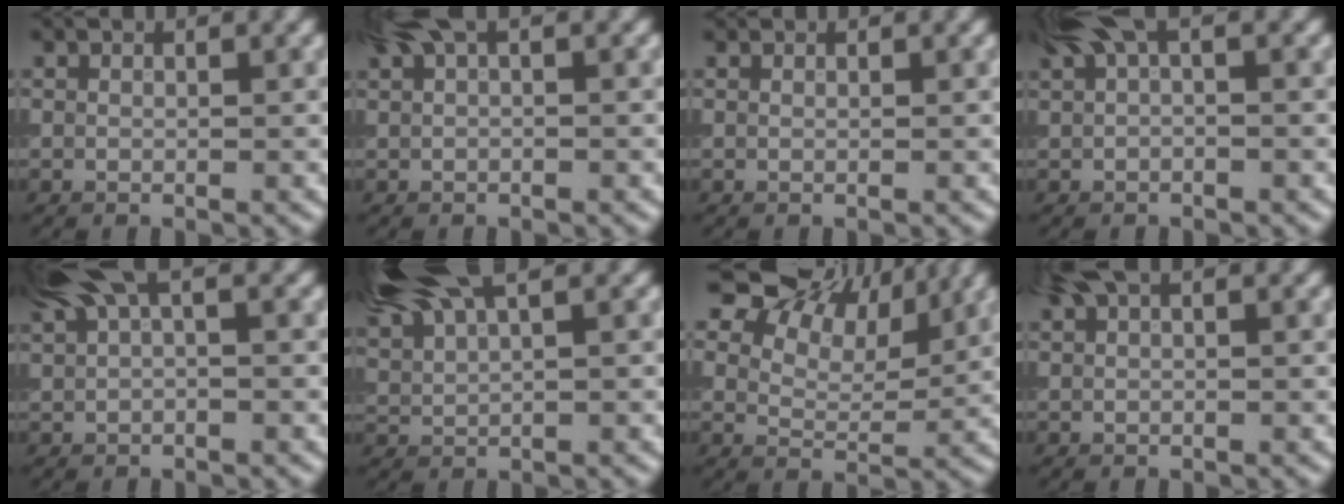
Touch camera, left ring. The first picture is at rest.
{"total": 2.3, "force": [1.3, 0.6, 1.8], "torque": [-0.032, 0.003, 0.021]}
{"total": 0.0}
{"total": 3.1, "force": [1.6, 0.9, 2.4], "torque": [-0.044, 0.006, 0.024]}
{"total": 4.0, "force": [2.2, 1.2, 3.1], "torque": [-0.057, 0.010, 0.036]}
{"total": 7.3, "force": [5.1, 2.0, 4.8], "torque": [-0.097, 0.017, 0.086]}
{"total": 10.8, "force": [7.5, 5.6, 5.4], "torque": [-0.098, 0.008, 0.127]}
{"total": 1.9, "force": [1.1, 0.6, 1.4], "torque": [-0.023, 0.002, 0.018]}